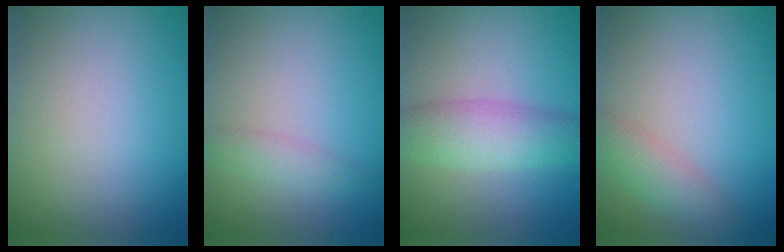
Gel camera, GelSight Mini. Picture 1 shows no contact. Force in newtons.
{"total": 1.6, "press": 1.6, "slide": 0.1}
{"total": 4.5, "press": 4.5, "slide": 0.1}
{"total": 2.5, "press": 2.5, "slide": 0.1}